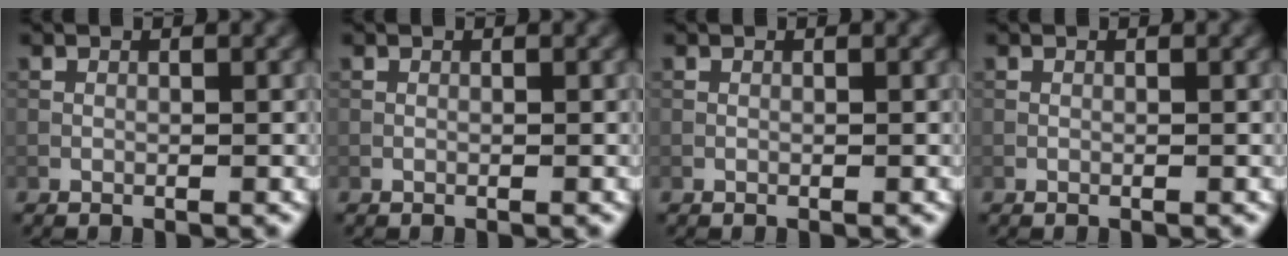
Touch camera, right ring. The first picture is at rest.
{"total": 0.0}
{"total": 0.0}
{"total": 0.0}